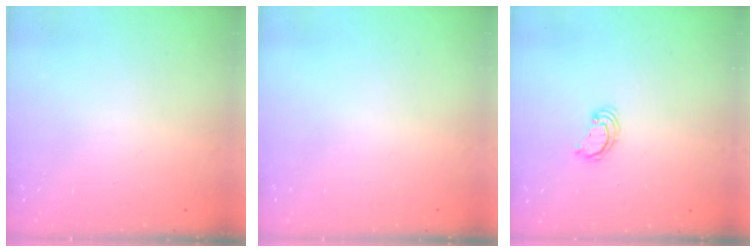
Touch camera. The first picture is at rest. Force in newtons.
{"total": 0.0}
{"total": 2.6, "press": 2.6, "slide": 0.2}